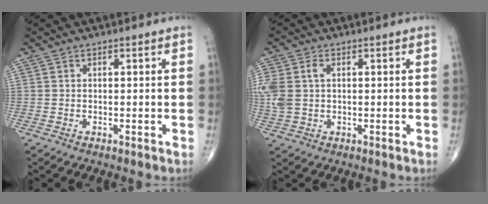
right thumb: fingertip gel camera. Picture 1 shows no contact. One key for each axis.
{"total": 7.5, "fx": 1.1, "fy": 5.0, "fz": 5.5, "tx": -0.147, "ty": 0.018, "tz": 0.030}